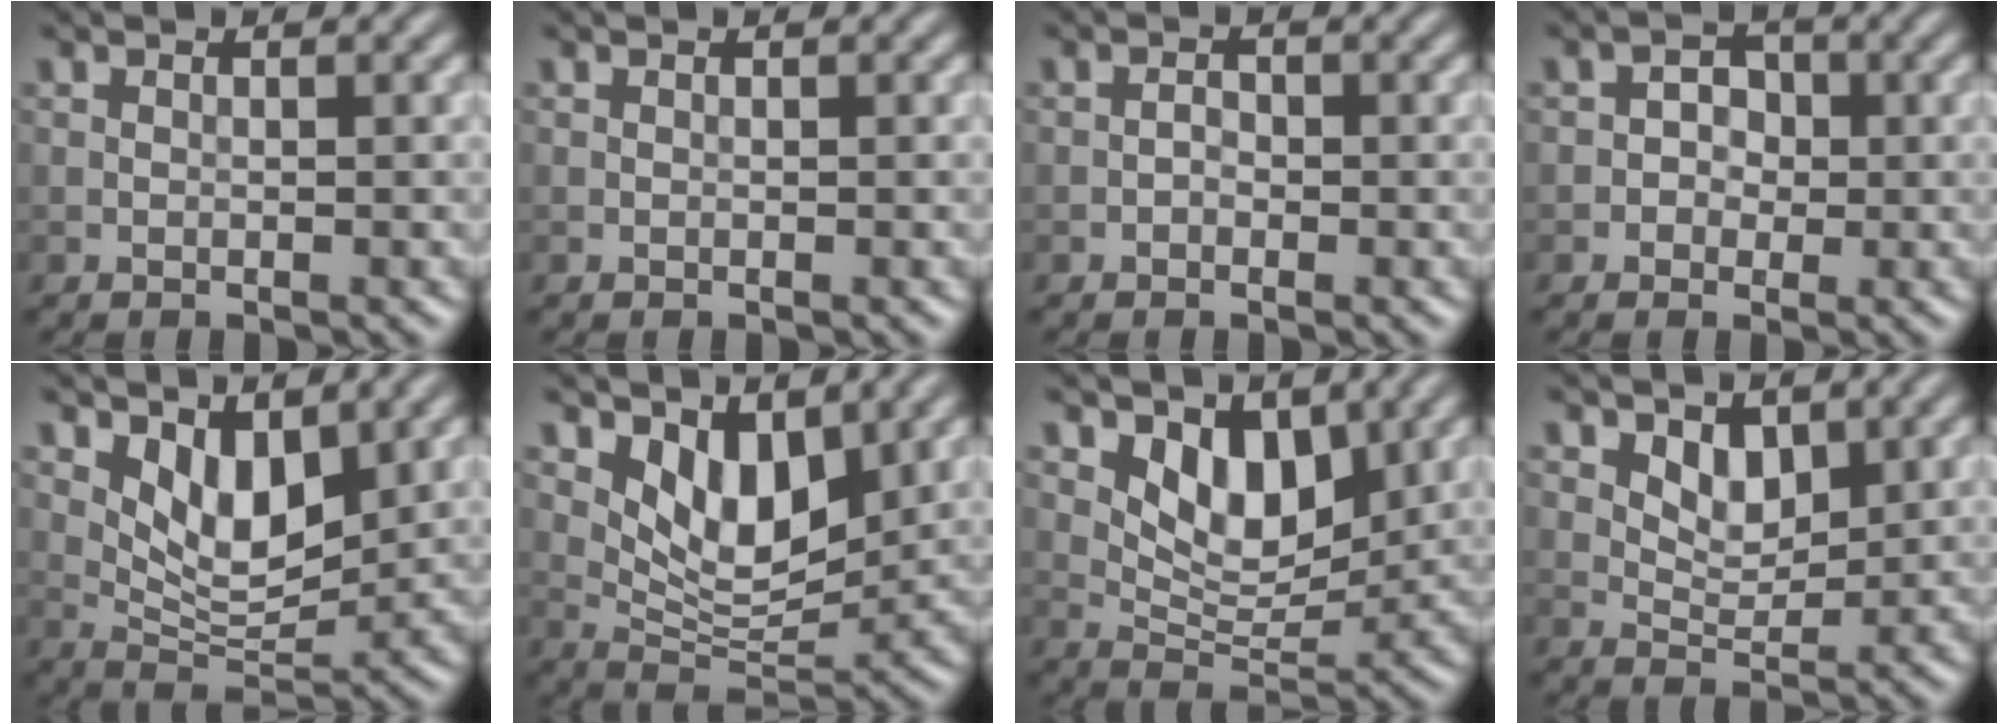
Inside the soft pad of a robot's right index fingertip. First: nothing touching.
{"total": 0.0}
{"total": 0.9, "force": [-0.4, 0.6, 0.5], "torque": [-0.007, 0.002, -0.009]}
{"total": 1.9, "force": [-0.3, 1.7, 0.7], "torque": [0.011, 0.002, -0.015]}
{"total": 4.7, "force": [2.1, 2.3, 3.4], "torque": [-0.064, -0.015, 0.041]}
{"total": 5.1, "force": [2.6, 2.6, 3.6], "torque": [-0.066, -0.019, 0.047]}
{"total": 4.8, "force": [2.3, 2.7, 3.2], "torque": [-0.058, -0.017, 0.039]}
{"total": 2.5, "force": [1.4, 1.4, 1.5], "torque": [-0.026, -0.010, 0.027]}